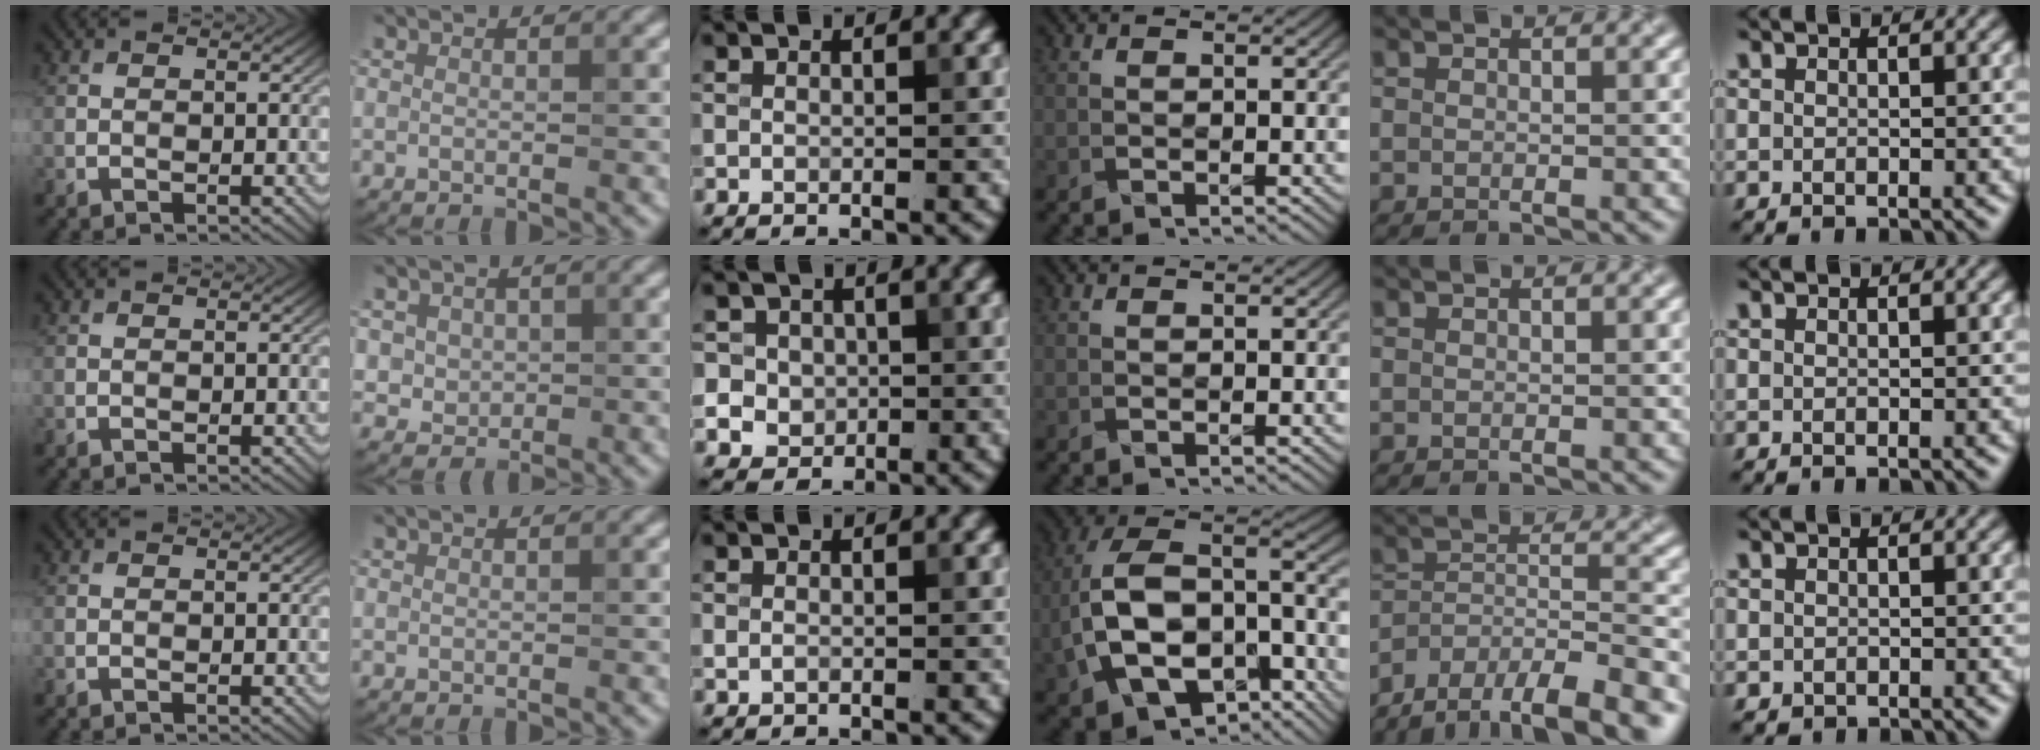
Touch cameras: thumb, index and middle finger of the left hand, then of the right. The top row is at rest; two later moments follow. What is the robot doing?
{"motion": "fold", "object": "cloth"}